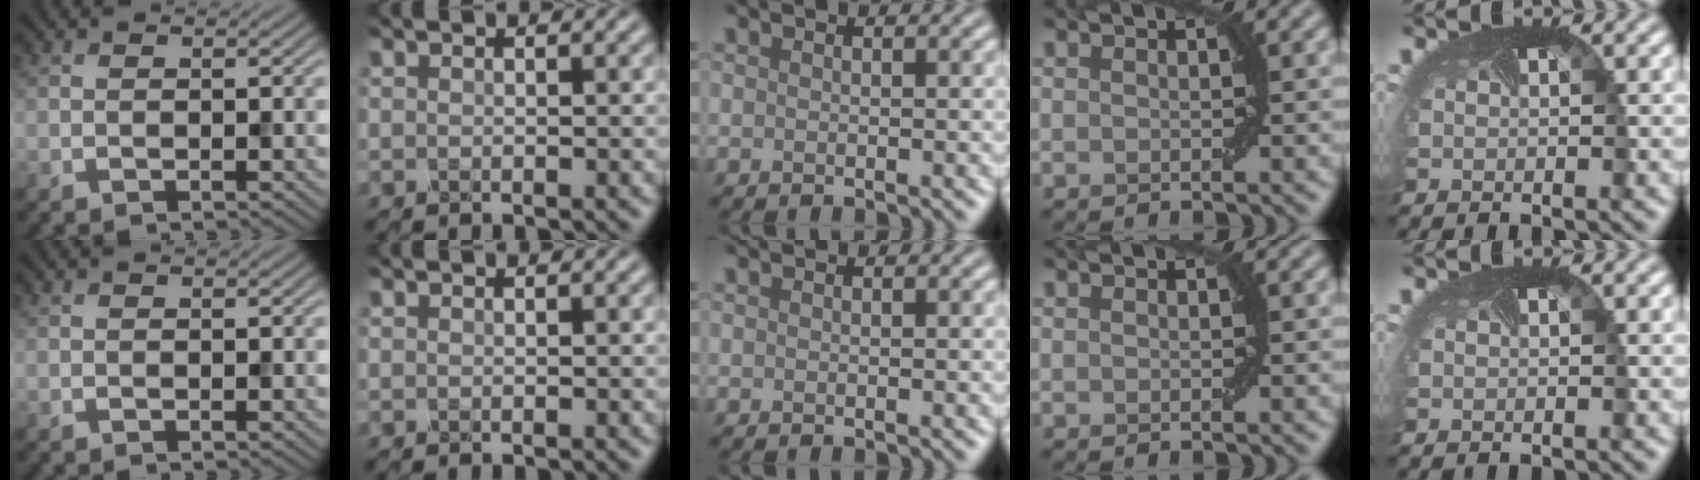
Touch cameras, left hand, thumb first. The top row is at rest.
{}